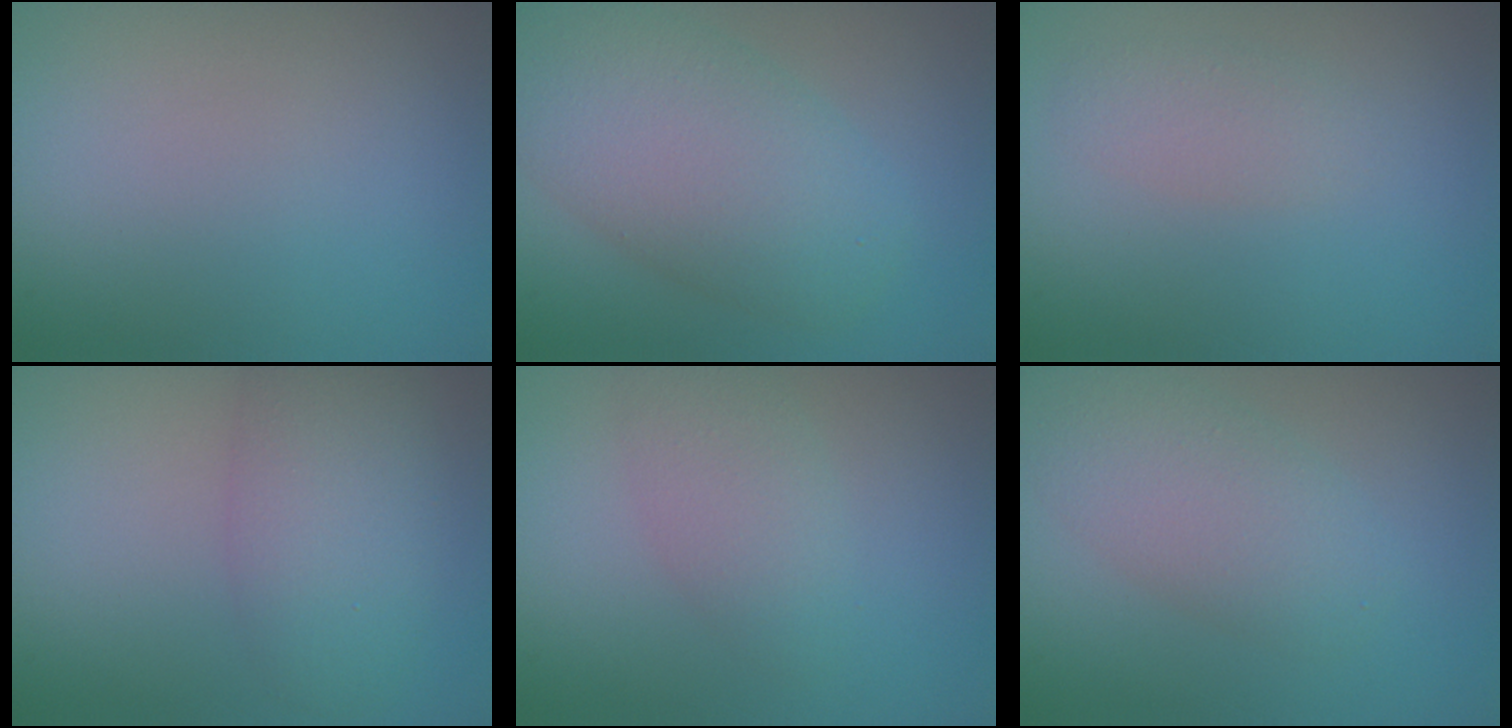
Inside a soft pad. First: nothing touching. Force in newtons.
{"total": 7.2, "press": 7.2, "slide": 0.0}
{"total": 1.7, "press": 1.7, "slide": 0.2}
{"total": 4.7, "press": 4.7, "slide": 0.2}
{"total": 2.7, "press": 2.7, "slide": 0.1}
{"total": 4.3, "press": 4.3, "slide": 0.1}